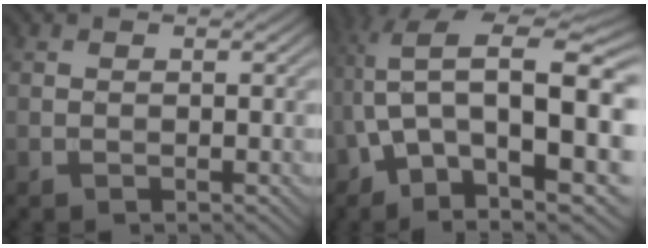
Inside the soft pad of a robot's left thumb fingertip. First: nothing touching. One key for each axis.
{"total": 19.3, "fx": 0.5, "fy": 9.4, "fz": 16.9, "tx": -0.319, "ty": -0.022, "tz": 0.033}